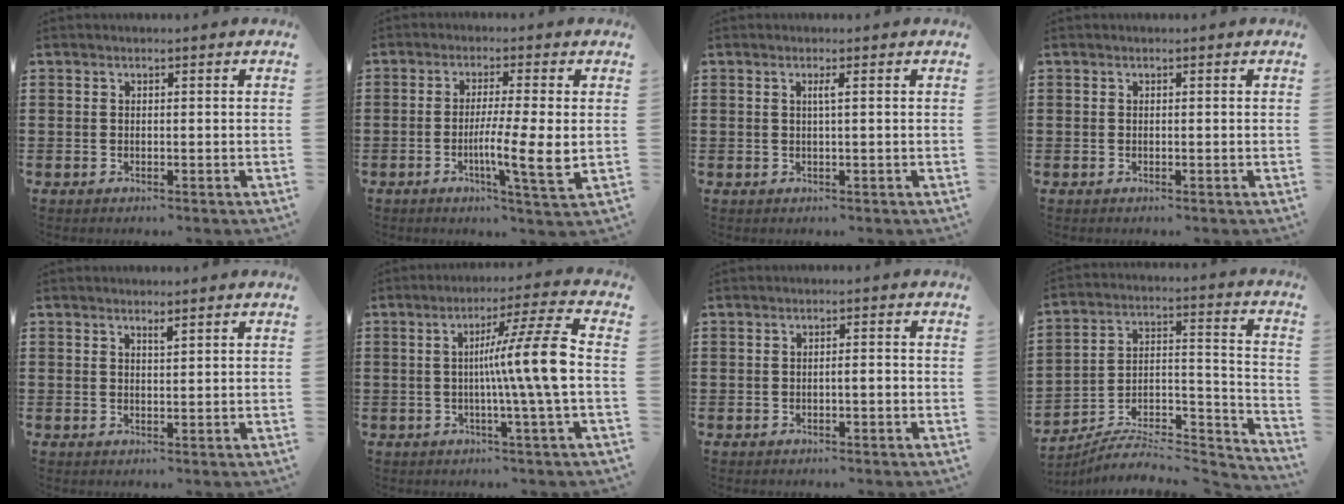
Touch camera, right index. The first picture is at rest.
{"total": 7.7, "force": [-1.1, 0.1, 7.7], "torque": [-0.131, -0.012, -0.020]}
{"total": 1.2, "force": [0.2, -0.2, 1.1], "torque": [-0.020, -0.004, 0.002]}
{"total": 0.0}
{"total": 1.1, "force": [1.0, 0.1, 0.4], "torque": [-0.009, -0.001, 0.019]}
{"total": 11.1, "force": [0.0, -0.9, 11.0], "torque": [-0.184, -0.009, -0.016]}
{"total": 1.3, "force": [-0.5, 0.2, 1.1], "torque": [-0.020, -0.001, -0.009]}
{"total": 6.4, "force": [-5.7, 1.7, 2.3], "torque": [-0.035, 0.003, -0.113]}